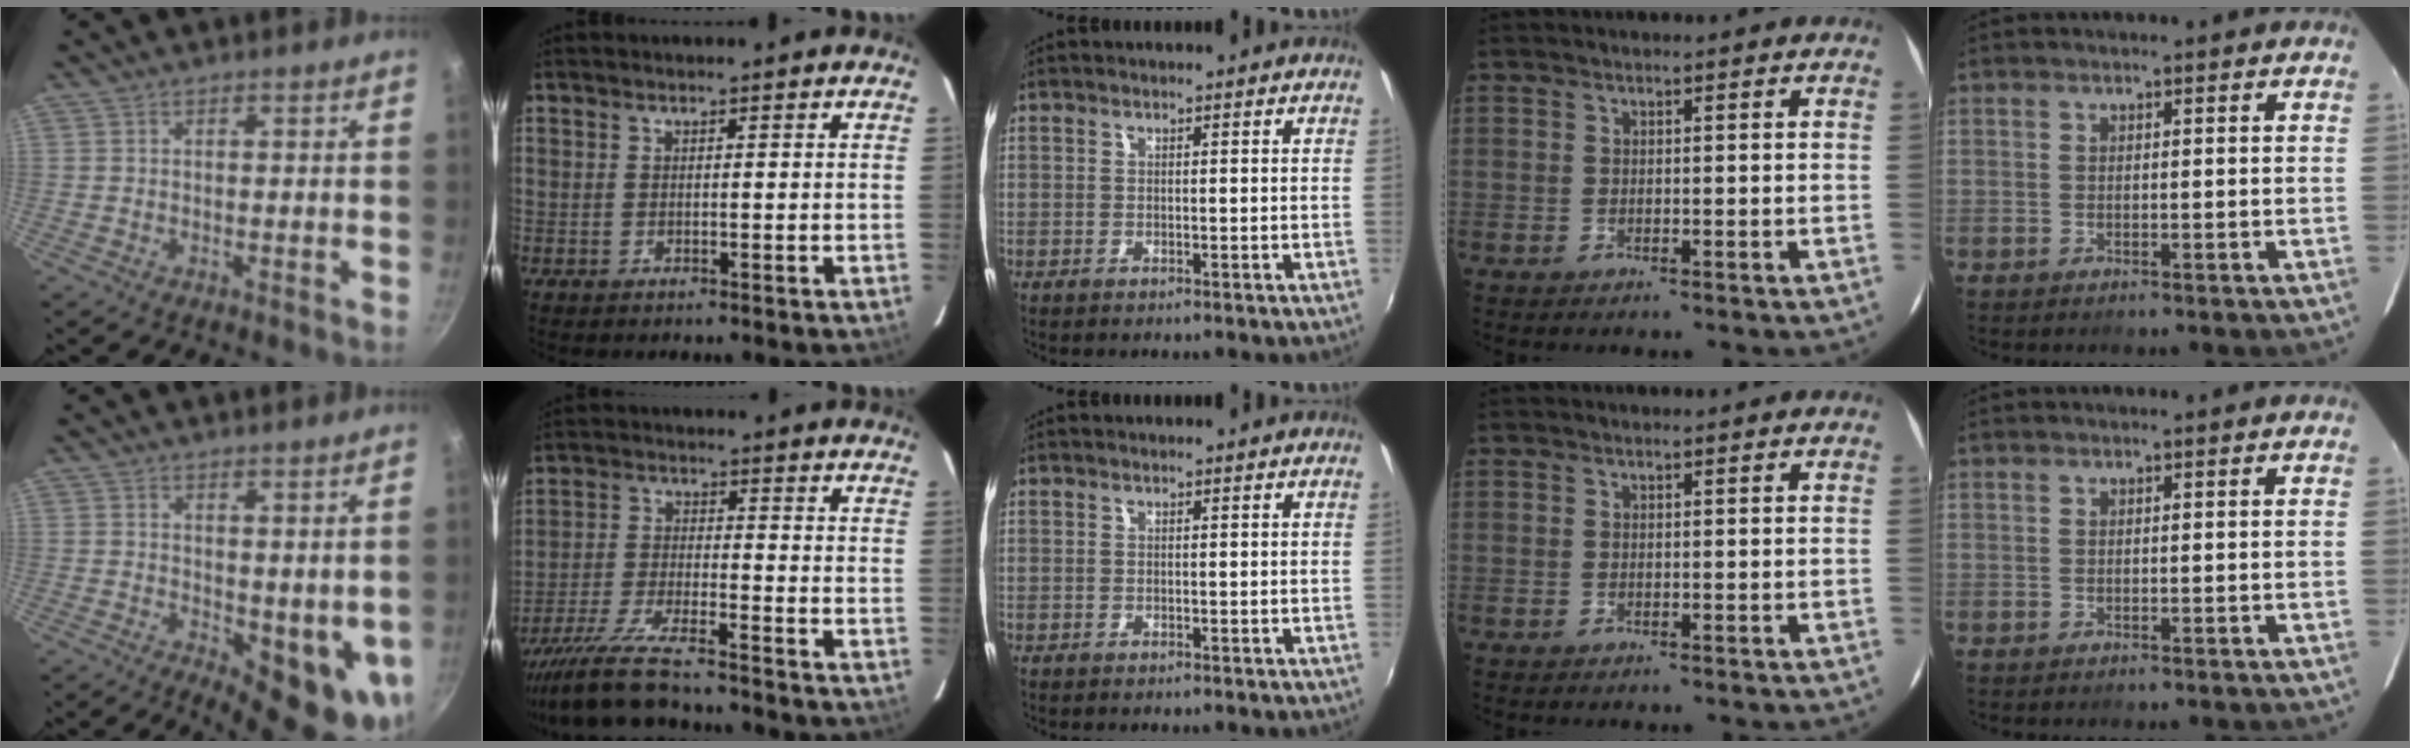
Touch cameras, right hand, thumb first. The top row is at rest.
{"thumb": {"total": 9.4, "force": [0.7, 4.1, 8.4], "torque": [-0.088, -0.021, 0.022]}, "index": {"total": 12.3, "force": [-11.2, 0.7, 5.0], "torque": [-0.113, -0.021, -0.201]}}